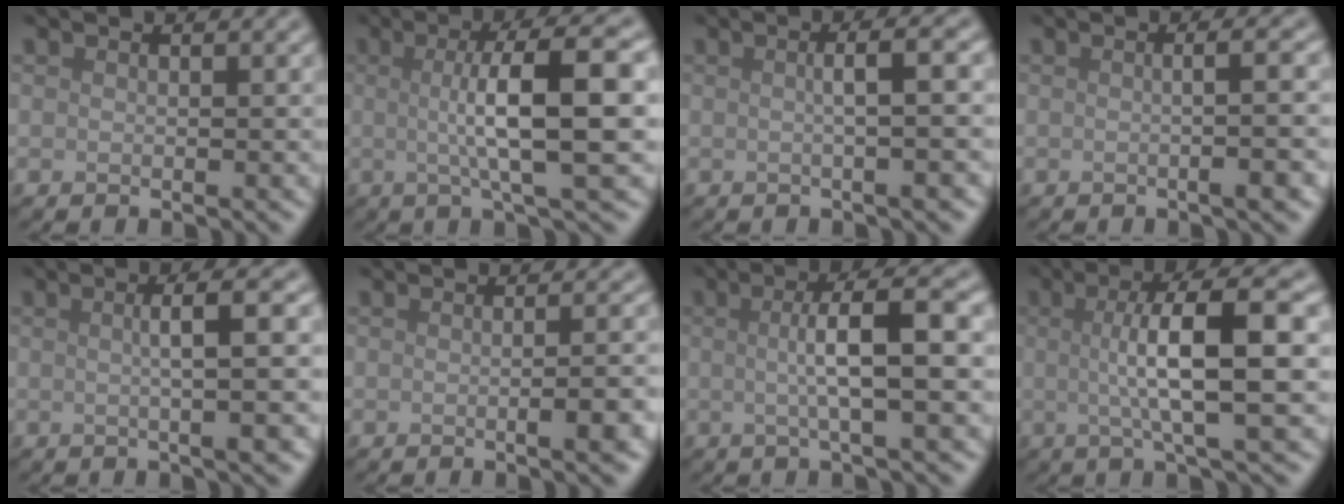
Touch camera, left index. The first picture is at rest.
{"total": 9.2, "force": [0.8, 2.1, 8.9], "torque": [-0.115, 0.010, 0.008]}
{"total": 4.5, "force": [0.2, 1.4, 4.3], "torque": [-0.036, 0.013, -0.008]}
{"total": 5.5, "force": [-0.2, 2.1, 5.0], "torque": [-0.025, 0.017, -0.017]}
{"total": 5.4, "force": [0.3, 1.3, 5.2], "torque": [-0.065, 0.012, 0.002]}
{"total": 3.9, "force": [-0.6, 1.2, 3.7], "torque": [-0.031, 0.005, -0.009]}
{"total": 6.0, "force": [0.4, 1.2, 5.8], "torque": [-0.089, 0.012, 0.002]}
{"total": 8.7, "force": [0.8, 2.0, 8.5], "torque": [-0.116, 0.011, 0.008]}